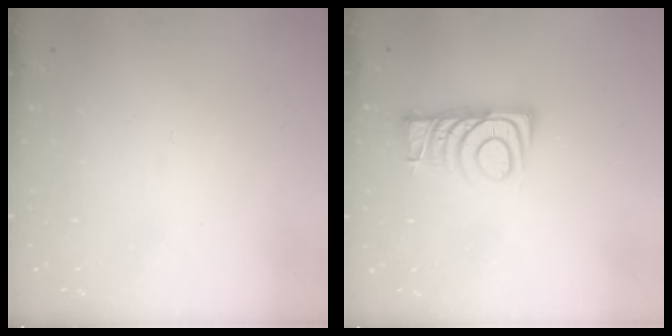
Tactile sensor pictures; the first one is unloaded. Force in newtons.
{"total": 8.0, "press": 7.9, "slide": 0.5}